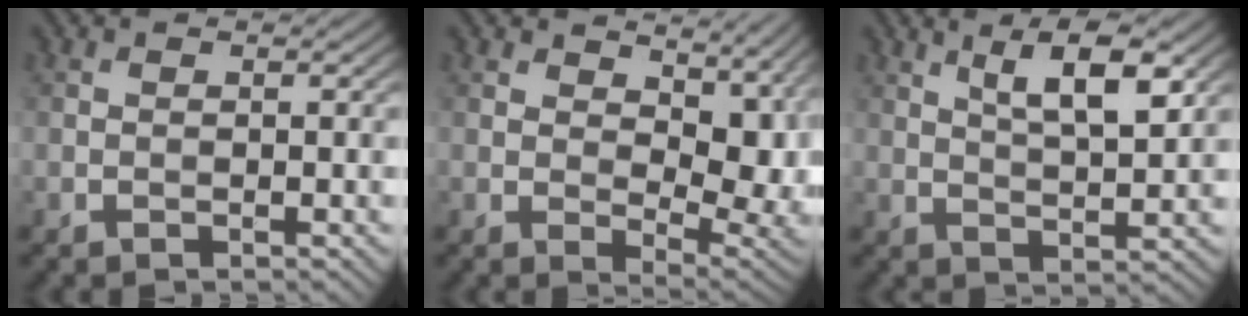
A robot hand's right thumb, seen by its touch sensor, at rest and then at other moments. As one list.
[{"total": 11.4, "force": [4.1, 6.1, 8.7], "torque": [-0.138, -0.013, 0.079]}, {"total": 6.5, "force": [3.4, 1.7, 5.3], "torque": [-0.092, -0.003, 0.063]}]